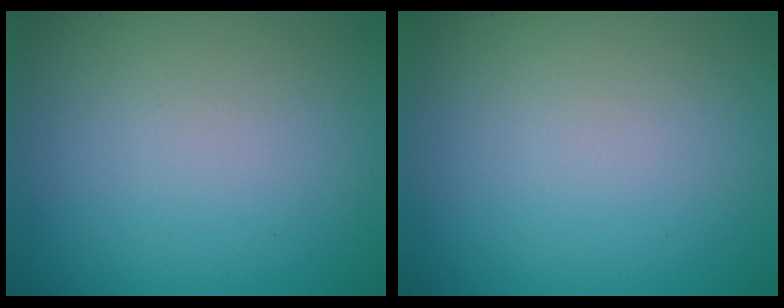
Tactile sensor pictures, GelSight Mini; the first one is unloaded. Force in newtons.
{"total": 0.0}